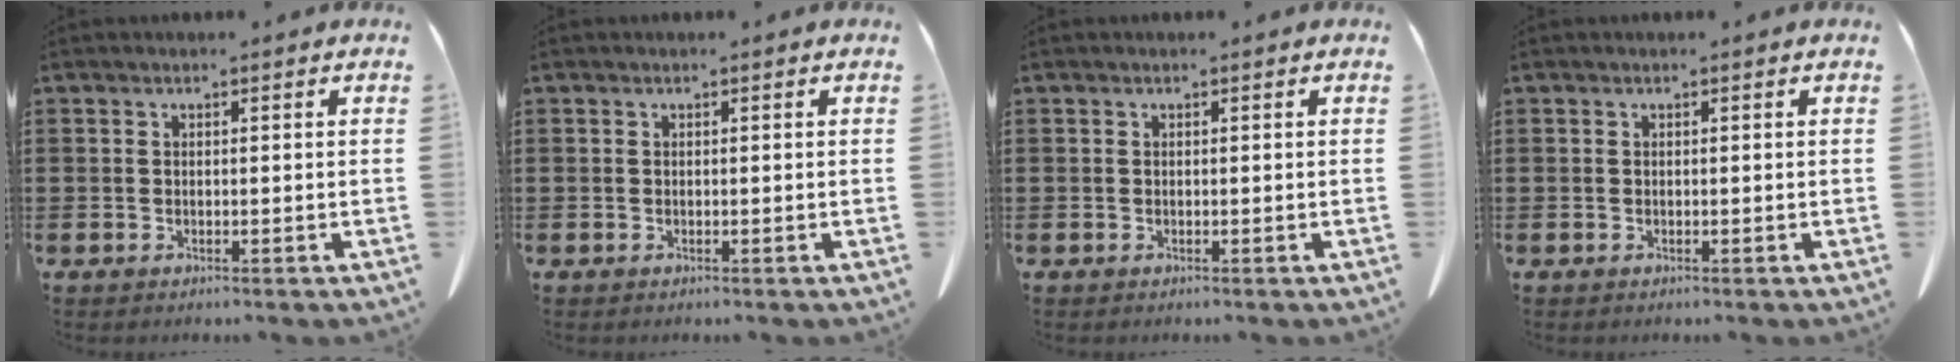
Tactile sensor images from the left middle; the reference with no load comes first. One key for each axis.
{"total": 0.0}
{"total": 0.0}
{"total": 0.0}